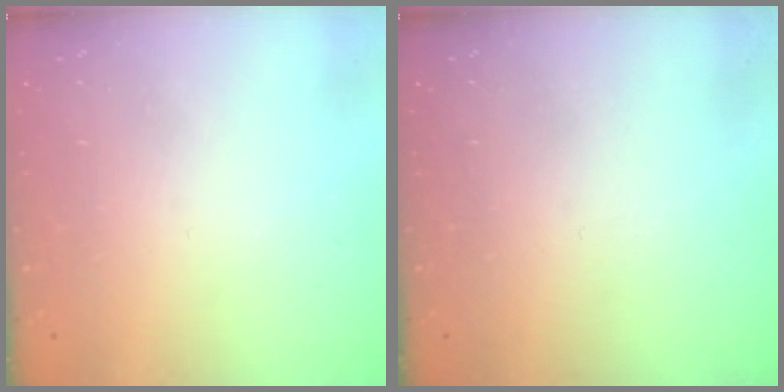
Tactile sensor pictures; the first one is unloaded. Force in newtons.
{"total": 0.0}